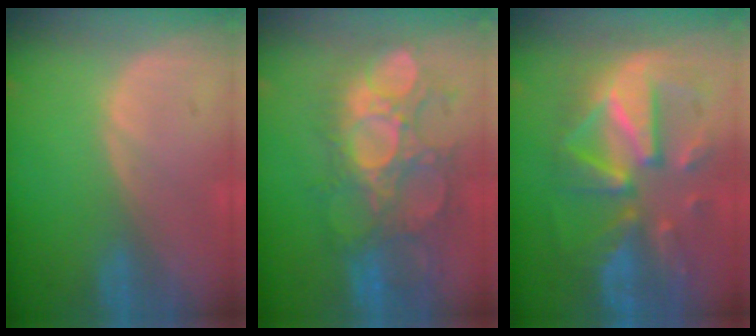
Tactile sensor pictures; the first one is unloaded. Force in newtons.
{"total": 10.8, "press": 10.5, "slide": 2.4}
{"total": 12.2, "press": 12.1, "slide": 1.1}